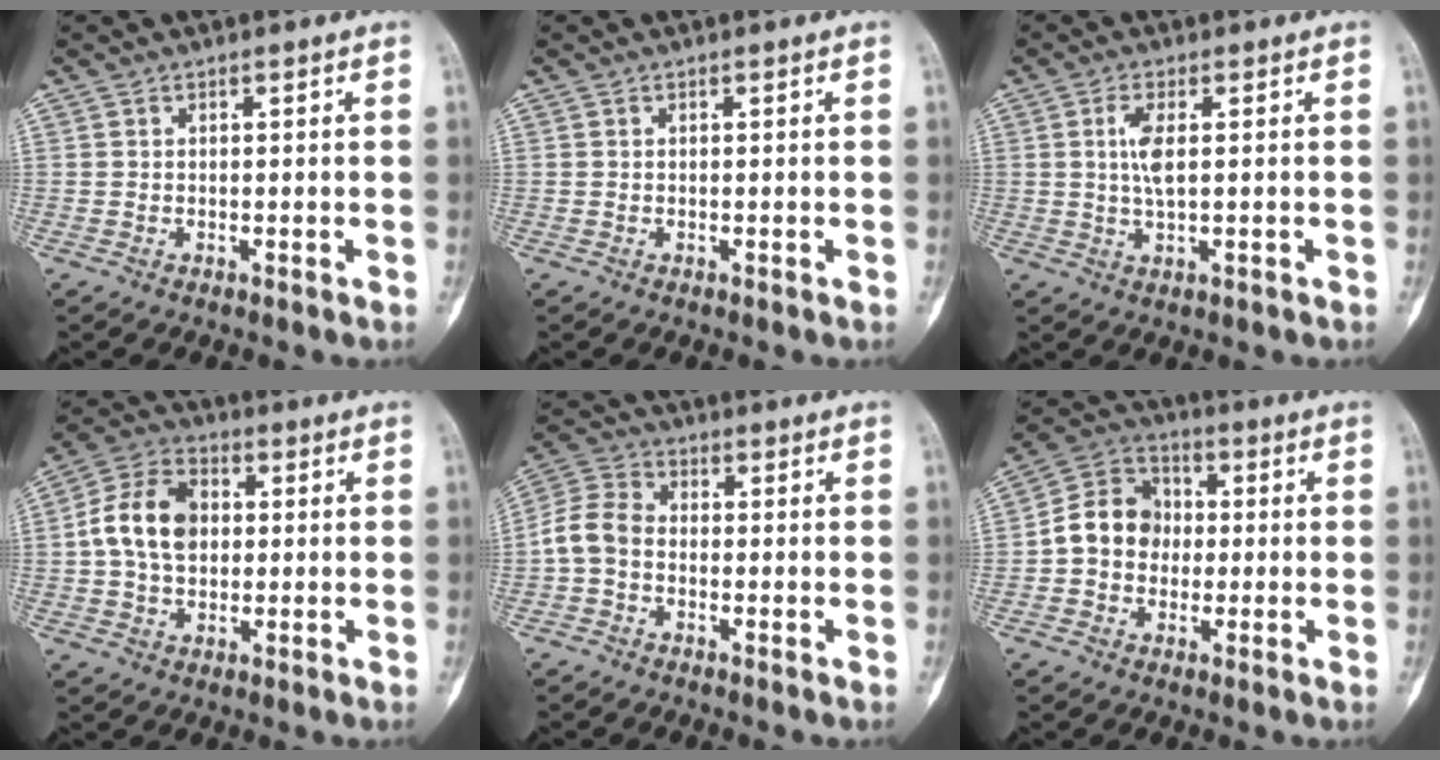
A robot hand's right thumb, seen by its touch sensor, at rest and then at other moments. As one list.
[{"total": 0.0}, {"total": 4.4, "force": [0.6, 1.3, 4.2], "torque": [-0.094, -0.003, 0.011]}, {"total": 11.6, "force": [0.7, 8.4, 8.0], "torque": [-0.134, 0.022, 0.005]}, {"total": 6.8, "force": [-1.4, 5.1, 4.3], "torque": [-0.079, 0.022, -0.043]}, {"total": 10.5, "force": [-0.6, 8.9, 5.4], "torque": [-0.076, 0.035, -0.024]}]